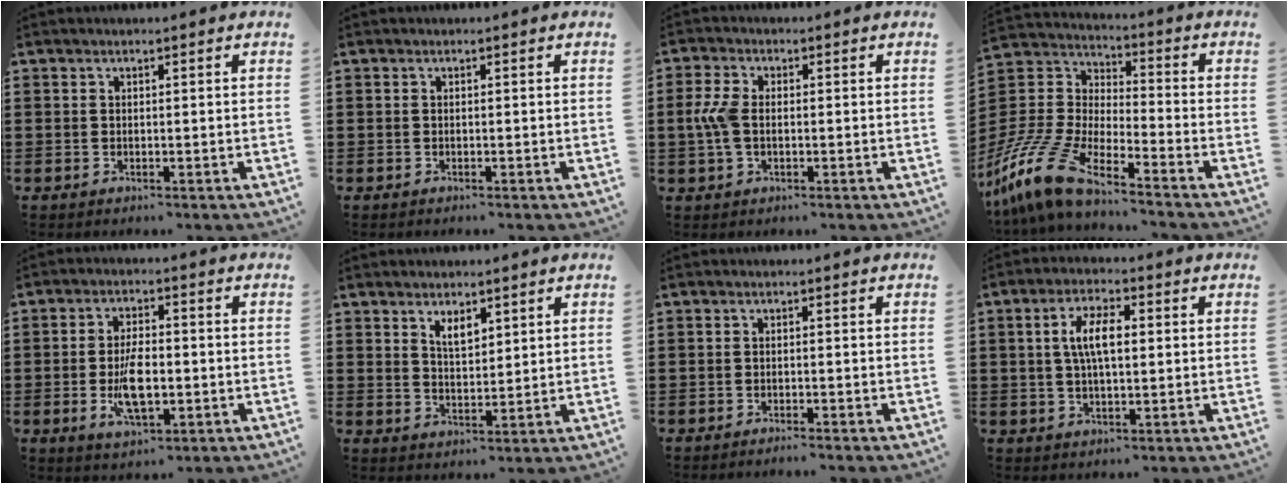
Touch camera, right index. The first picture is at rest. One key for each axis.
{"total": 0.0}
{"total": 4.8, "fx": -0.3, "fy": 2.7, "fz": 4.0, "tx": -0.114, "ty": -0.005, "tz": -0.016}
{"total": 11.7, "fx": -9.8, "fy": 2.4, "fz": 6.0, "tx": -0.175, "ty": 0.006, "tz": -0.212}
{"total": 7.0, "fx": -1.2, "fy": 3.1, "fz": 6.1, "tx": -0.133, "ty": -0.003, "tz": -0.026}
{"total": 3.3, "fx": 2.3, "fy": 1.5, "fz": 1.8, "tx": -0.040, "ty": 0.004, "tz": 0.043}
{"total": 0.9, "fx": -0.9, "fy": -0.2, "fz": 0.2, "tx": -0.005, "ty": -0.001, "tz": -0.017}
{"total": 5.8, "fx": 0.8, "fy": 2.2, "fz": 5.4, "tx": -0.113, "ty": 0.008, "tz": 0.008}